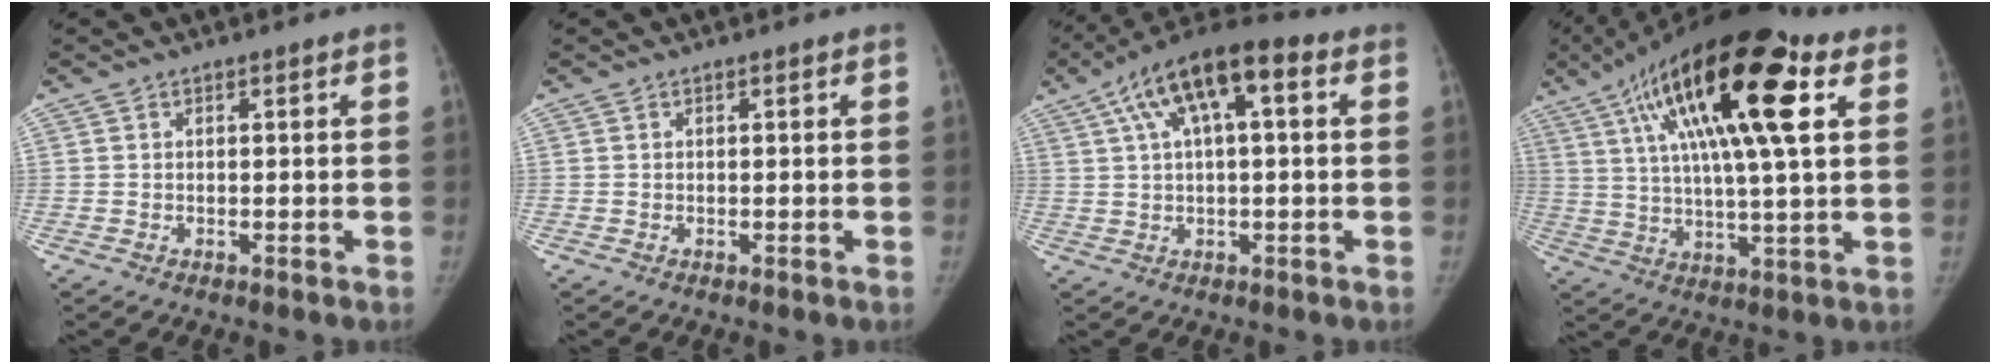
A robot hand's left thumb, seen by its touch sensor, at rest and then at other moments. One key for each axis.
{"total": 0.0}
{"total": 14.4, "fx": 4.8, "fy": 5.7, "fz": 12.3, "tx": -0.204, "ty": 0.033, "tz": 0.072}
{"total": 25.0, "fx": 9.8, "fy": 6.9, "fz": 21.9, "tx": -0.372, "ty": 0.003, "tz": 0.156}